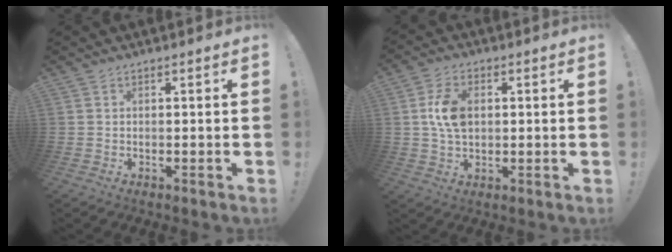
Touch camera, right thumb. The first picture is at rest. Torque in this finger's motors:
{"motor_torque": [0.13, 0.04, 0.77, -0.12, 0.00]}